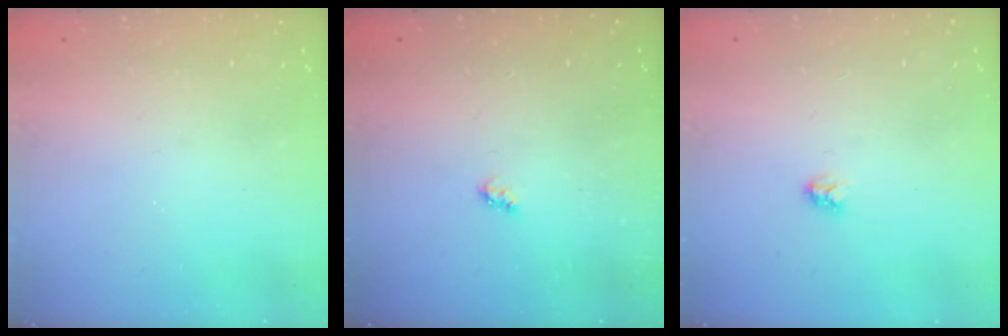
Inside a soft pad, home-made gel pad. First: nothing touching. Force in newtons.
{"total": 2.6, "press": 2.6, "slide": 0.4}
{"total": 2.9, "press": 2.9, "slide": 0.3}